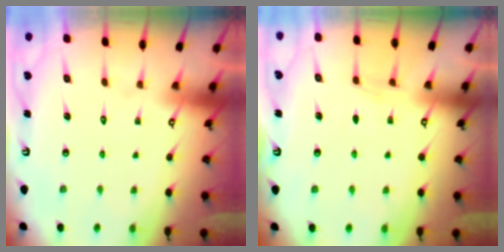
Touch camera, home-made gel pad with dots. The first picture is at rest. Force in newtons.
{"total": 3.6, "press": 3.5, "slide": 0.5}